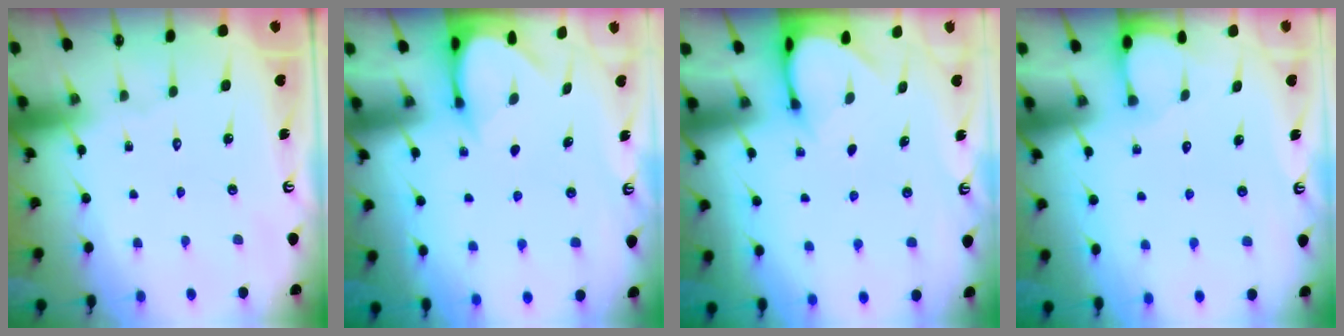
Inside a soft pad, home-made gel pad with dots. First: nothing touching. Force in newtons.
{"total": 3.8, "press": 3.7, "slide": 0.3}
{"total": 3.0, "press": 3.0, "slide": 0.2}
{"total": 0.9, "press": 0.8, "slide": 0.2}